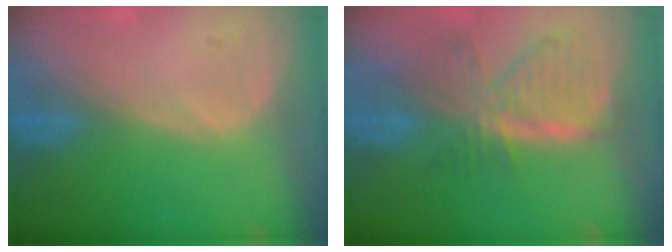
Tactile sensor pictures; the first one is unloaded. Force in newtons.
{"total": 7.7, "press": 6.8, "slide": 3.5}